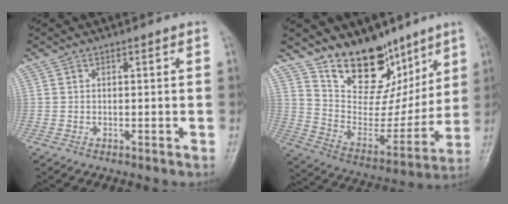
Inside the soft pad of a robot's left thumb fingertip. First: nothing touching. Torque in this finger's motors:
{"motor_torque": [2.05, 1.86, 1.41, -1.36, 0.10]}